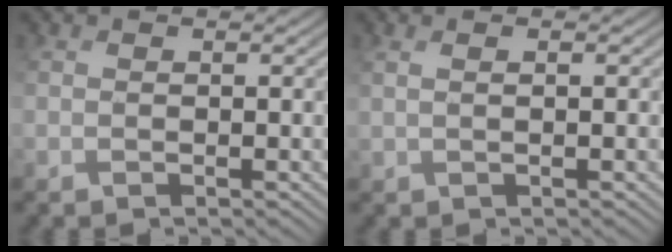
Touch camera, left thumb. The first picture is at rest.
{"total": 0.8, "force": [0.5, -0.2, 0.6], "torque": [-0.015, 0.004, 0.012]}